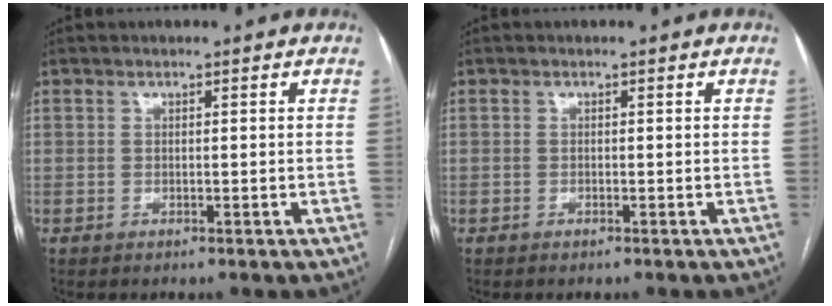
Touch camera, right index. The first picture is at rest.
{"total": 0.0}